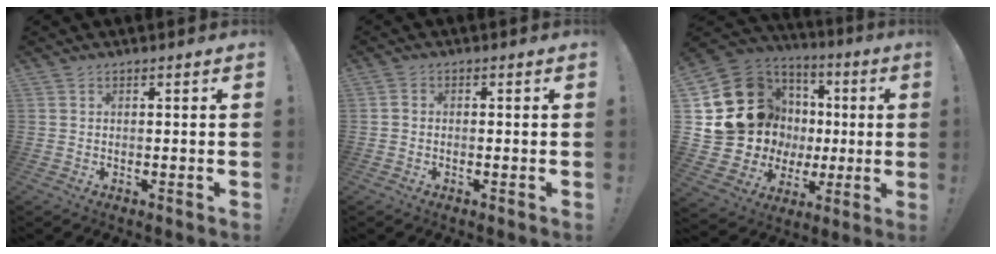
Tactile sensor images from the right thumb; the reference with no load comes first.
{"total": 1.1, "force": [-0.8, 0.6, 0.5], "torque": [-0.013, 0.006, -0.013]}
{"total": 18.1, "force": [3.0, 16.2, 7.3], "torque": [-0.115, -0.028, 0.107]}